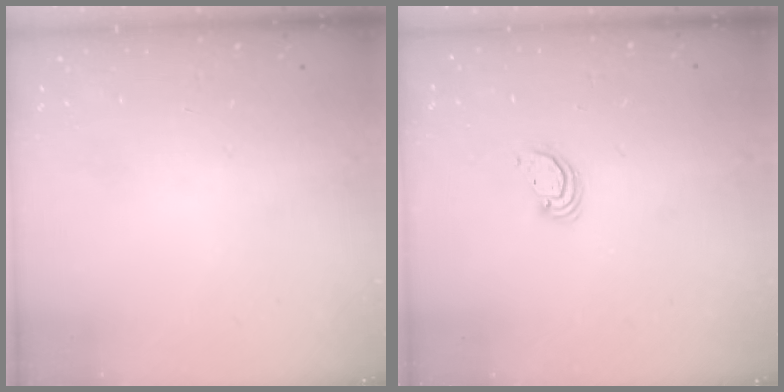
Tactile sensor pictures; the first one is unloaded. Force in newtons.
{"total": 2.8, "press": 2.8, "slide": 0.2}